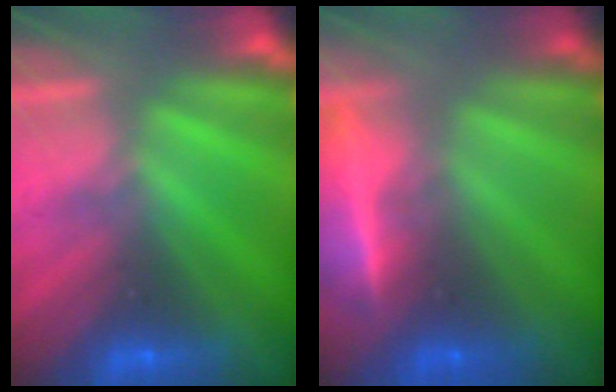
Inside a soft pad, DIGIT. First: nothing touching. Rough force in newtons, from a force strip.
{"total": 7.9}